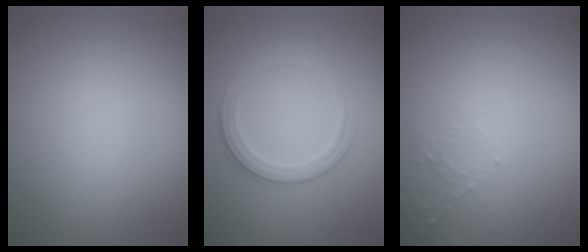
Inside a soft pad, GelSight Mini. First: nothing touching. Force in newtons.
{"total": 2.8, "press": 2.7, "slide": 0.9}
{"total": 1.3, "press": 1.3, "slide": 0.4}